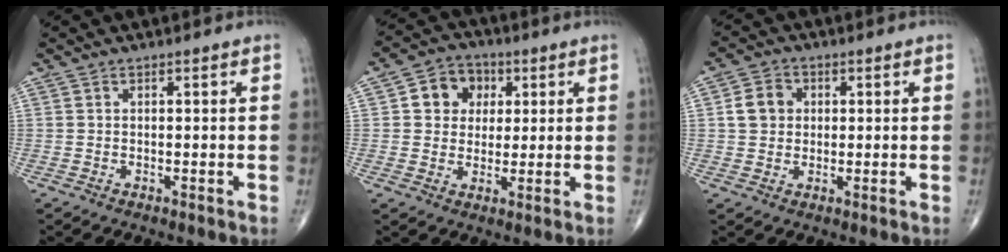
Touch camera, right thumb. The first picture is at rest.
{"total": 8.2, "force": [2.2, 7.0, 3.7], "torque": [-0.018, 0.001, 0.029]}
{"total": 5.3, "force": [0.8, 4.6, 2.6], "torque": [-0.034, 0.006, 0.010]}